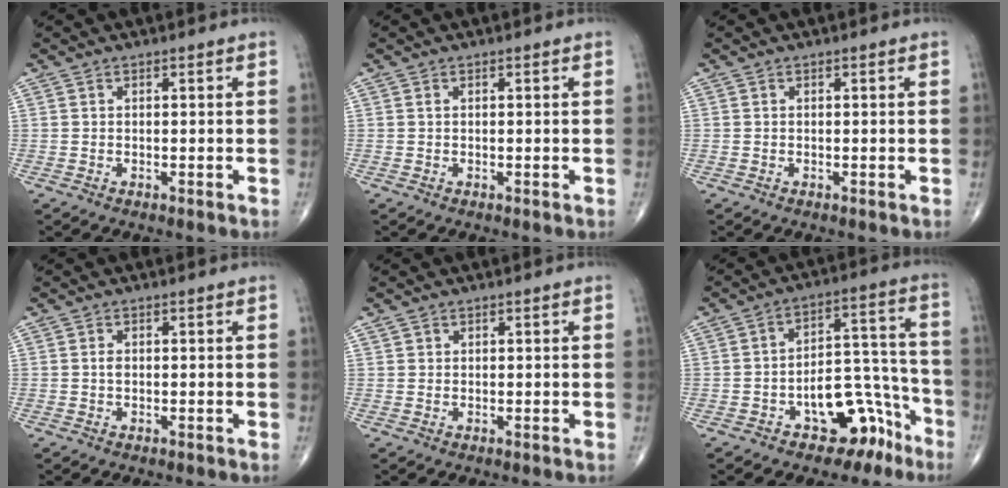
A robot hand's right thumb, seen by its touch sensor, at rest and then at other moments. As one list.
[{"total": 0.0}, {"total": 0.0}, {"total": 0.9, "force": [0.0, 0.6, 0.6], "torque": [-0.012, 0.001, -0.001]}, {"total": 0.7, "force": [0.4, 0.6, 0.1], "torque": [0.006, -0.001, 0.005]}, {"total": 13.3, "force": [-7.6, 7.2, 8.2], "torque": [-0.052, 0.083, -0.099]}]